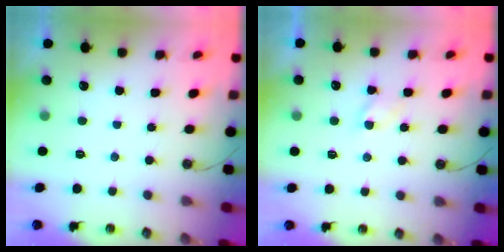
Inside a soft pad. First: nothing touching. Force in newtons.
{"total": 2.8, "press": 2.7, "slide": 0.4}